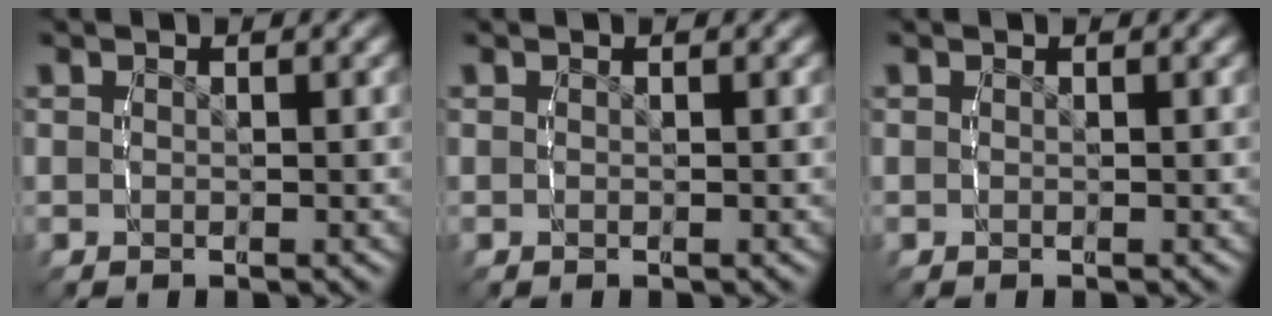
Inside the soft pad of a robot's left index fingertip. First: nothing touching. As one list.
[{"total": 0.0}, {"total": 0.0}]